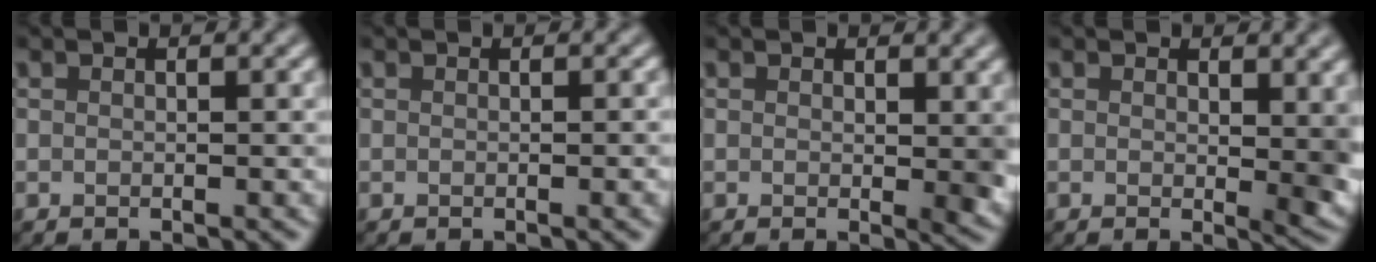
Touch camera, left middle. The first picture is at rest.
{"total": 1.0, "force": [-0.2, 0.1, 1.0], "torque": [-0.011, -0.002, -0.001]}
{"total": 2.2, "force": [0.6, 1.1, 1.8], "torque": [-0.022, -0.005, 0.011]}
{"total": 4.0, "force": [1.2, 1.8, 3.4], "torque": [-0.038, -0.007, 0.020]}